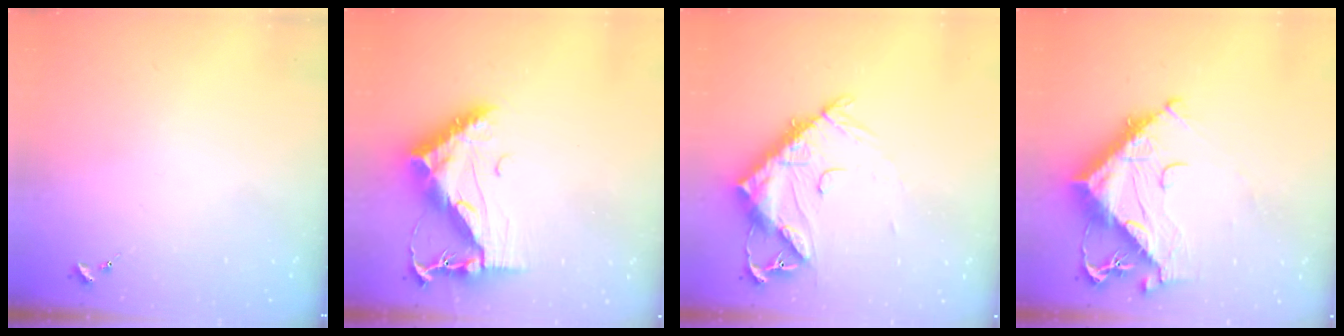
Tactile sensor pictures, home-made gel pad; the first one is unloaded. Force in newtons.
{"total": 13.2, "press": 13.2, "slide": 1.2}
{"total": 14.3, "press": 14.2, "slide": 1.3}
{"total": 17.1, "press": 17.0, "slide": 1.9}